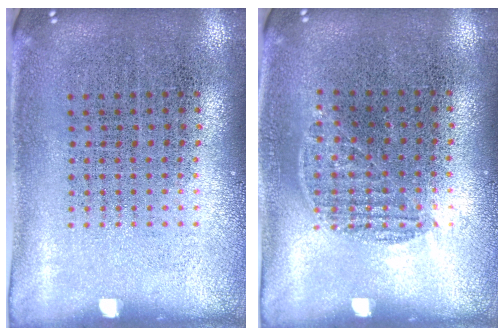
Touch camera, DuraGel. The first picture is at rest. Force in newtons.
{"total": 0.8, "press": 0.7, "slide": 0.5}